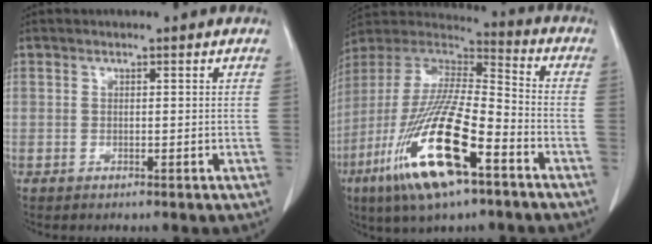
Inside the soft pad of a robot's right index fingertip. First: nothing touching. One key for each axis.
{"total": 21.3, "fx": -9.9, "fy": 4.2, "fz": 18.4, "tx": -0.392, "ty": -0.039, "tz": -0.181}